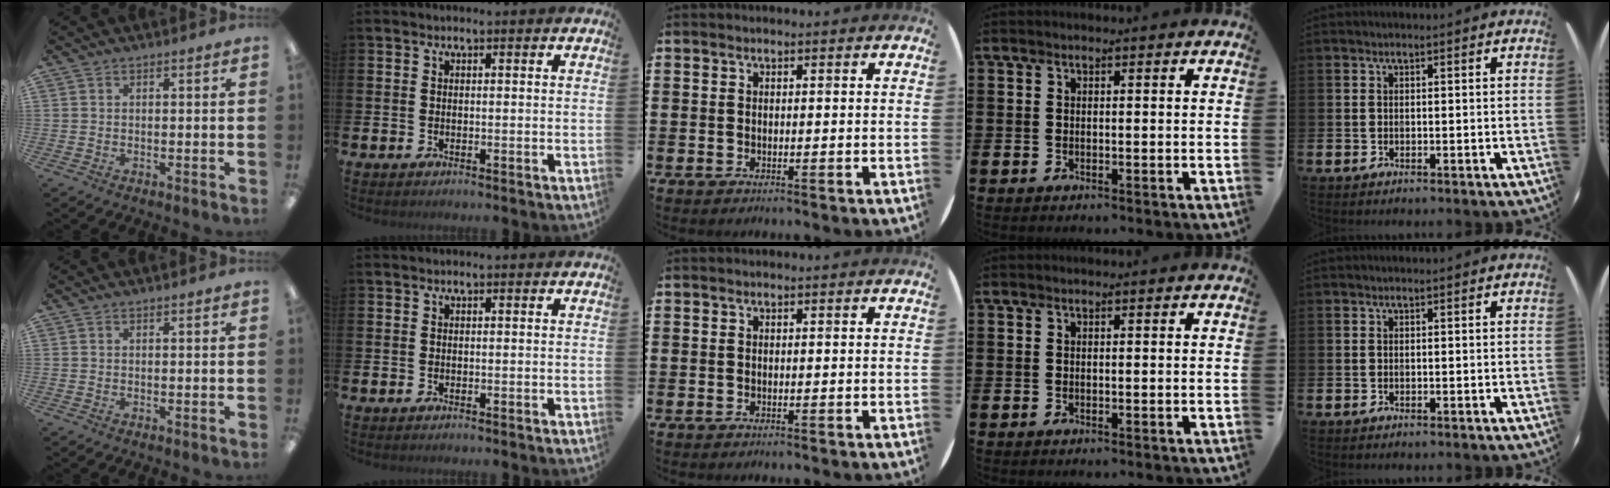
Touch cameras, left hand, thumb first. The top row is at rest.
{}